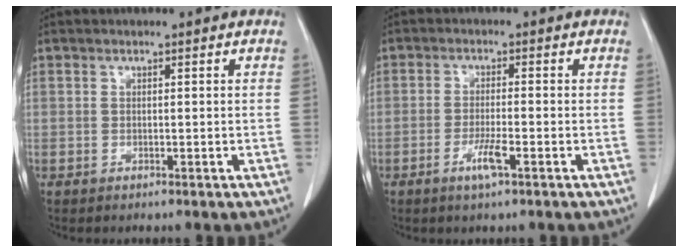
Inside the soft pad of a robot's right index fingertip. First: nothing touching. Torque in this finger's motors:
{"motor_torque": [0.58, -0.35, 0.19, 0.10]}